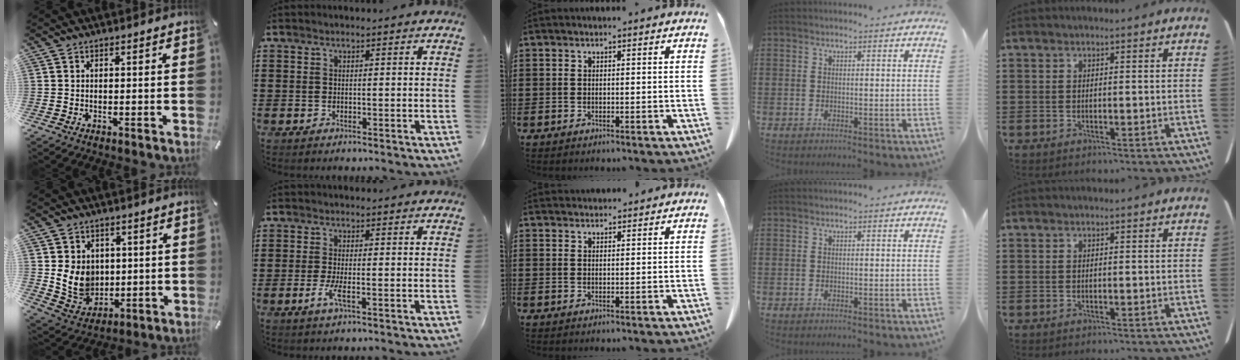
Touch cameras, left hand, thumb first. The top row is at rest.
{"thumb": {"total": 9.7, "force": [2.0, 8.8, 3.7], "torque": [-0.086, -0.018, 0.042]}, "index": {"total": 3.2, "force": [-1.1, 0.5, 3.0], "torque": [-0.071, -0.010, -0.026]}, "middle": {"total": 1.7, "force": [1.7, 0.2, 0.0], "torque": [-0.005, 0.003, 0.033]}}